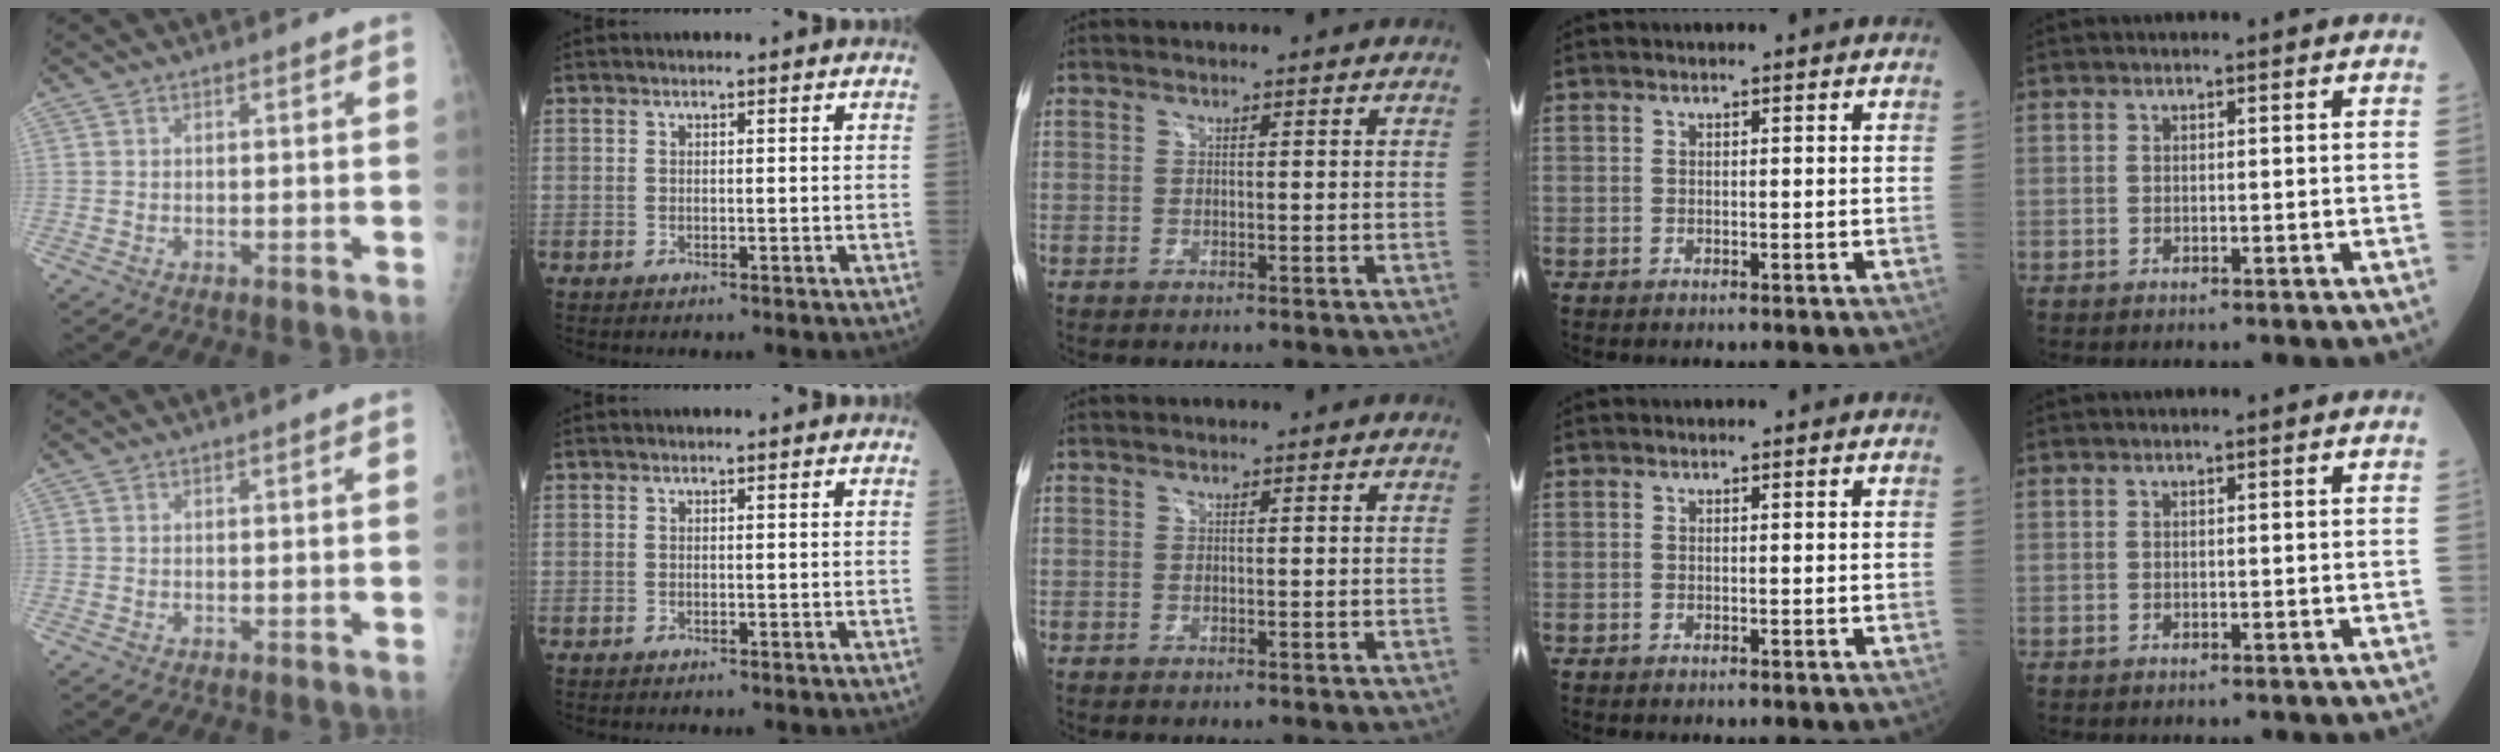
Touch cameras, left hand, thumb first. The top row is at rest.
{}